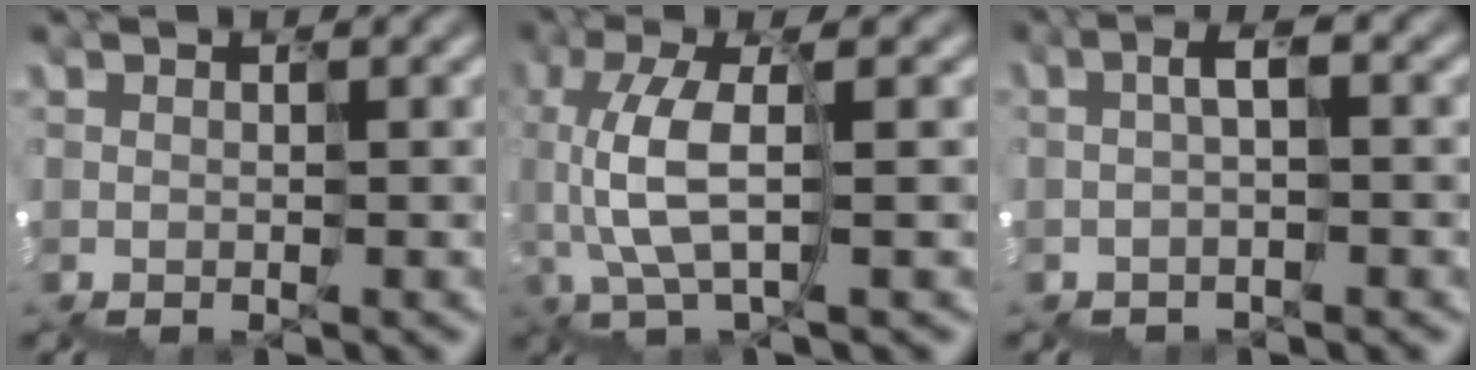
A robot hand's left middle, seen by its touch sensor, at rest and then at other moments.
{"total": 3.1, "force": [-1.5, 0.8, 2.5], "torque": [-0.106, 0.005, -0.039]}
{"total": 0.6, "force": [-0.2, 0.1, 0.5], "torque": [-0.028, 0.002, -0.008]}